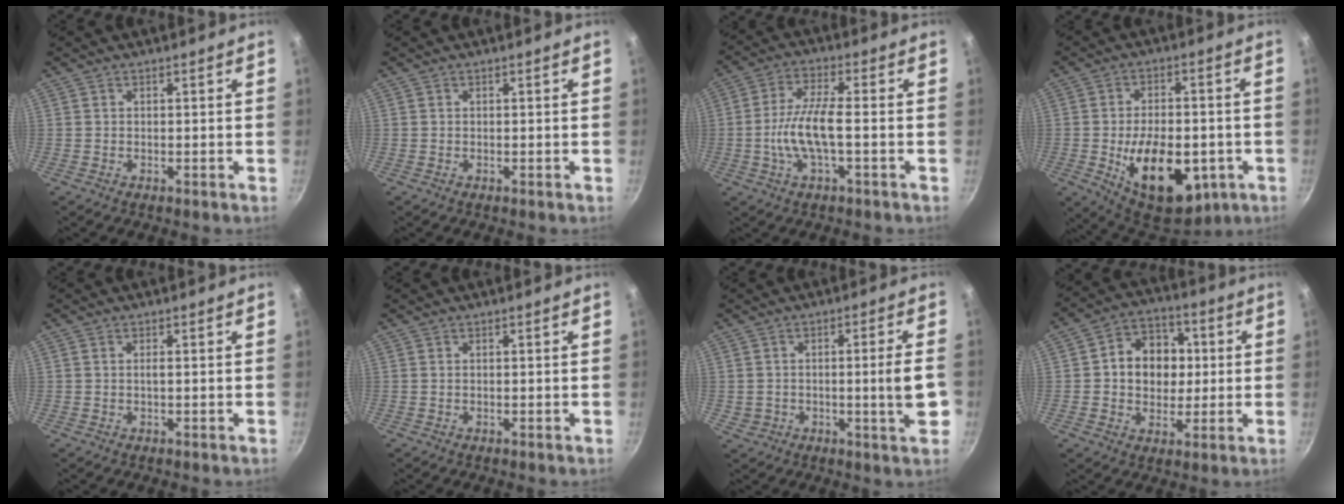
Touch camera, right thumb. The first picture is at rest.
{"total": 0.0}
{"total": 8.8, "force": [-1.7, 2.5, 8.3], "torque": [-0.173, 0.020, -0.040]}
{"total": 18.9, "force": [-4.9, 10.6, 14.9], "torque": [-0.195, 0.003, -0.058]}
{"total": 0.7, "force": [0.0, 0.1, 0.7], "torque": [-0.013, 0.001, -0.001]}
{"total": 0.0}
{"total": 7.3, "force": [-0.7, 1.3, 7.1], "torque": [-0.104, 0.012, -0.002]}
{"total": 12.4, "force": [1.2, 10.1, 7.1], "torque": [-0.069, 0.011, 0.009]}